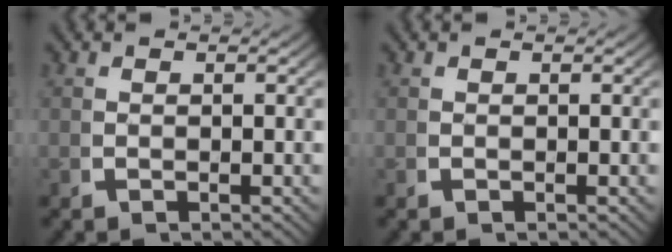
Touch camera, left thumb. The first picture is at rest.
{"total": 0.0}